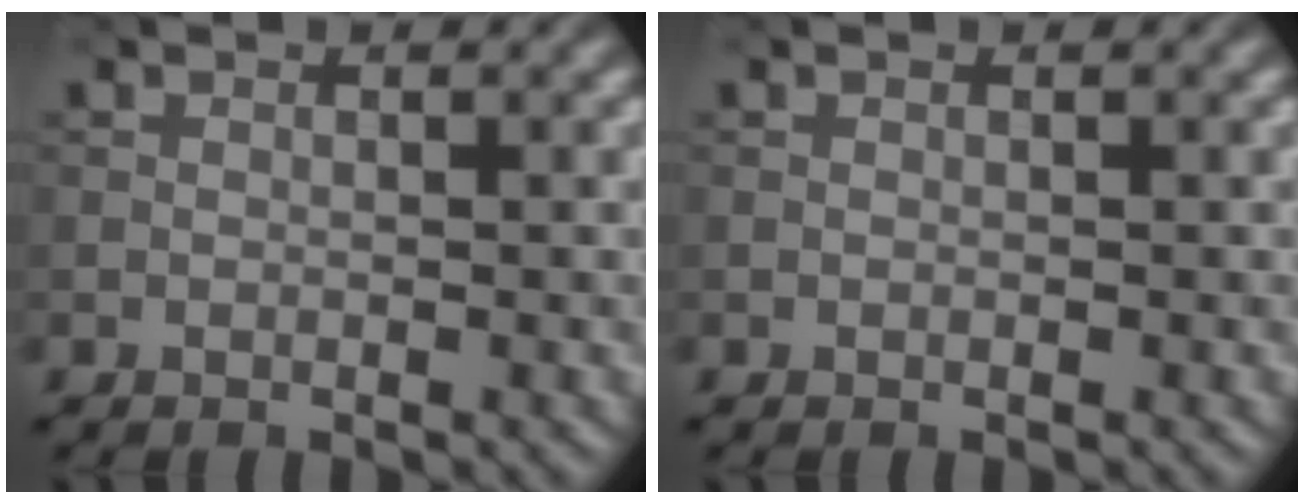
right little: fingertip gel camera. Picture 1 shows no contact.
{"total": 0.0}